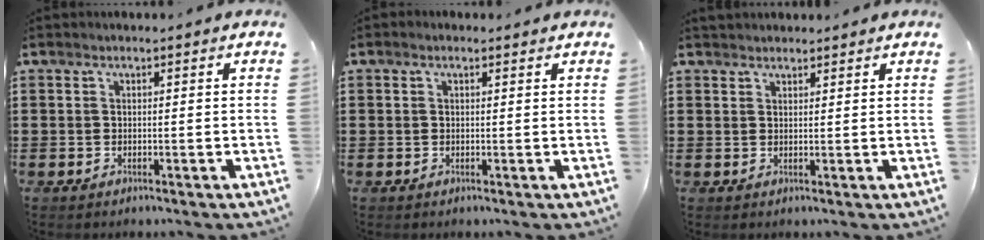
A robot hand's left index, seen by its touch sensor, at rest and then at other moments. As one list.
[{"total": 0.6, "force": [0.3, 0.2, 0.4], "torque": [-0.009, 0.003, 0.007]}, {"total": 1.7, "force": [1.6, 0.4, 0.0], "torque": [-0.004, 0.002, 0.033]}]